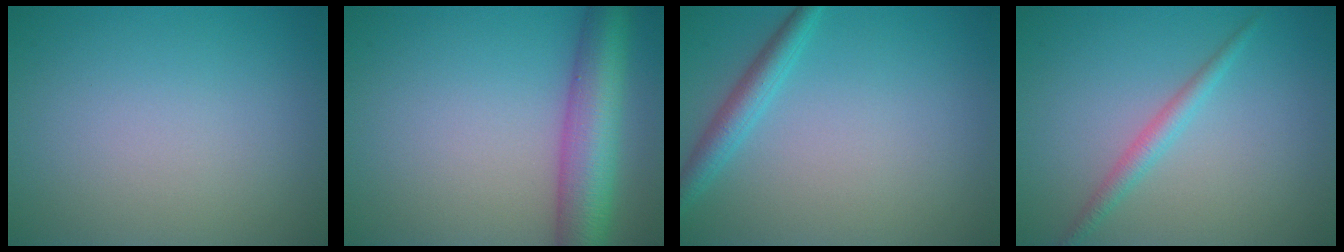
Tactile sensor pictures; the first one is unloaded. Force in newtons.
{"total": 7.5, "press": 7.5, "slide": 0.1}
{"total": 2.5, "press": 2.5, "slide": 0.1}
{"total": 1.8, "press": 1.8, "slide": 0.1}